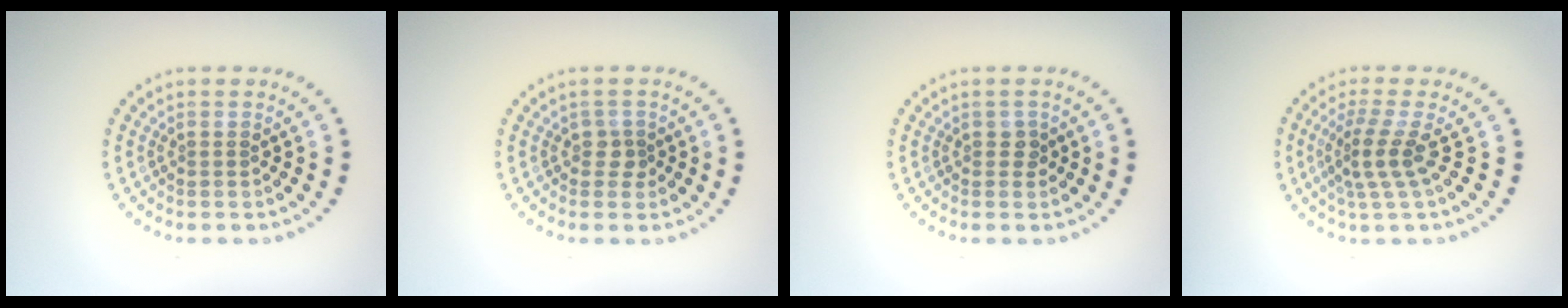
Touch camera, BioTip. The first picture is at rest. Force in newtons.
{"total": 1.4, "press": 1.1, "slide": 0.8}
{"total": 1.0, "press": 0.9, "slide": 0.4}
{"total": 2.9, "press": 2.0, "slide": 2.1}